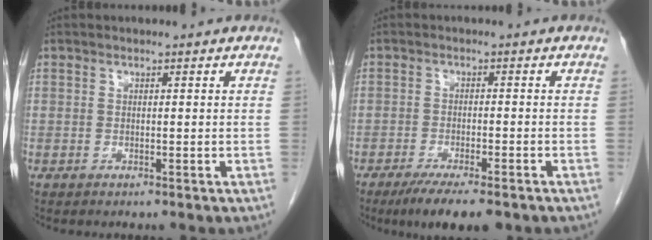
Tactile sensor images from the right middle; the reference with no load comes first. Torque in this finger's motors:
{"motor_torque": [0.75, -0.54, 0.14, 0.08]}